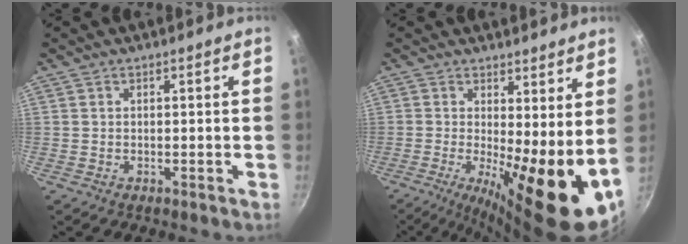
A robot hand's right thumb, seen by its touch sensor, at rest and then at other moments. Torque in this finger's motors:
{"motor_torque": [0.17, 0.96, 1.98, -0.21, 0.45]}